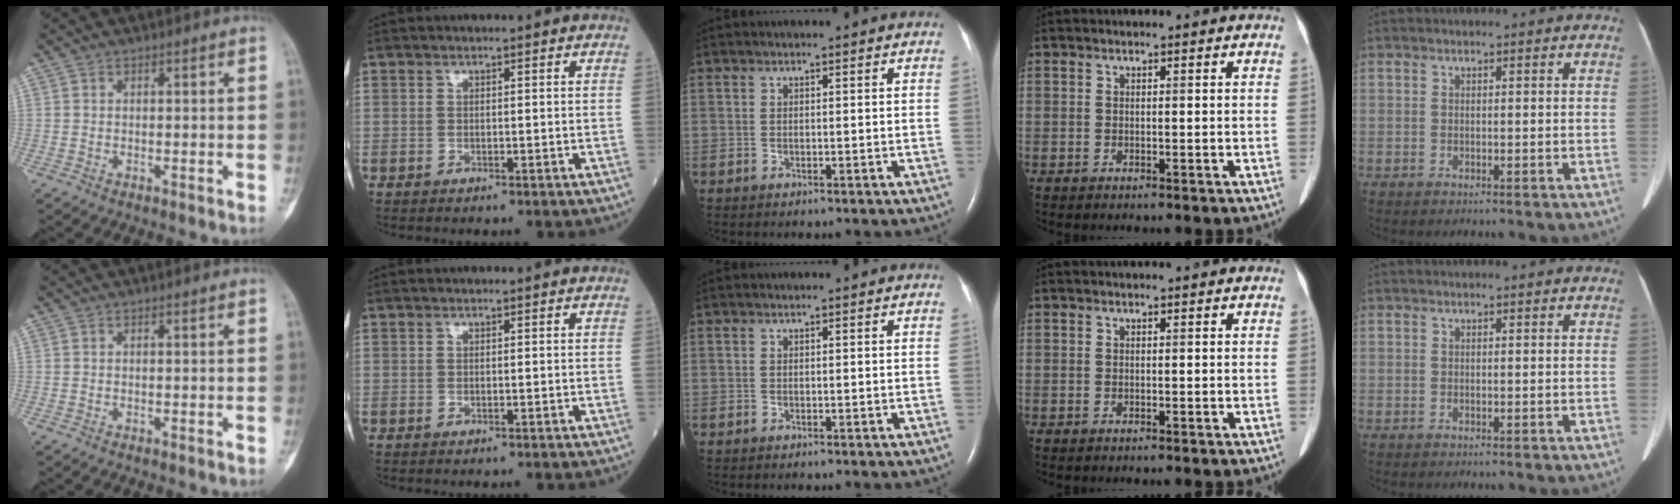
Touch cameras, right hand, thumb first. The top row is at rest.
{}